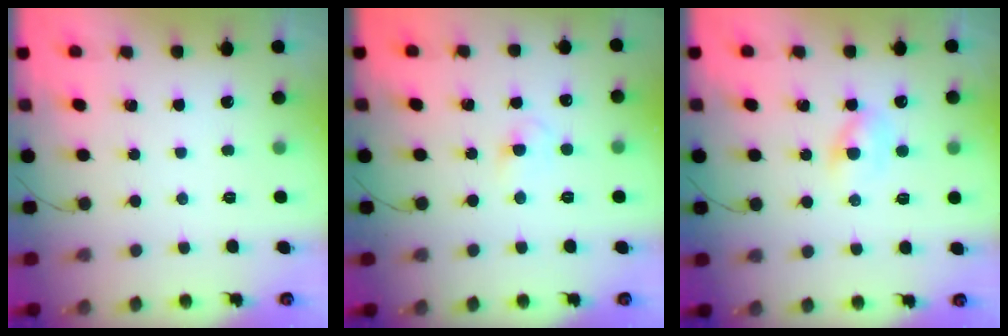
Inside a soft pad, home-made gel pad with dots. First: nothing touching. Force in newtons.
{"total": 2.3, "press": 2.1, "slide": 1.0}
{"total": 2.7, "press": 2.5, "slide": 0.9}